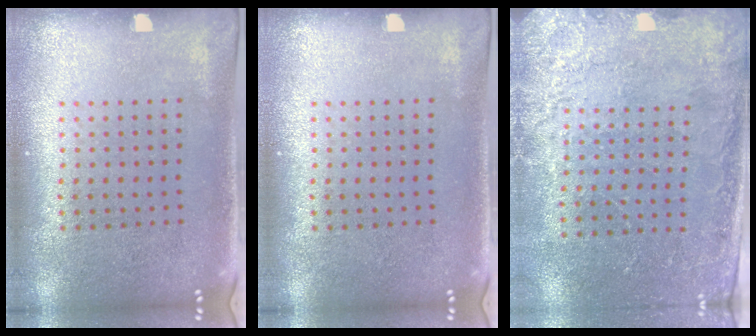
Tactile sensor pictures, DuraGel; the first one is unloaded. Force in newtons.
{"total": 0.0}
{"total": 2.5, "press": 2.4, "slide": 0.9}